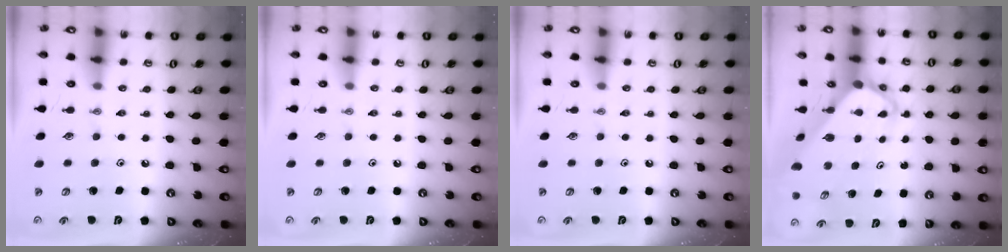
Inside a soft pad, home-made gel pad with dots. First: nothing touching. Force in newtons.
{"total": 0.0}
{"total": 0.0}
{"total": 4.3, "press": 4.3, "slide": 0.4}